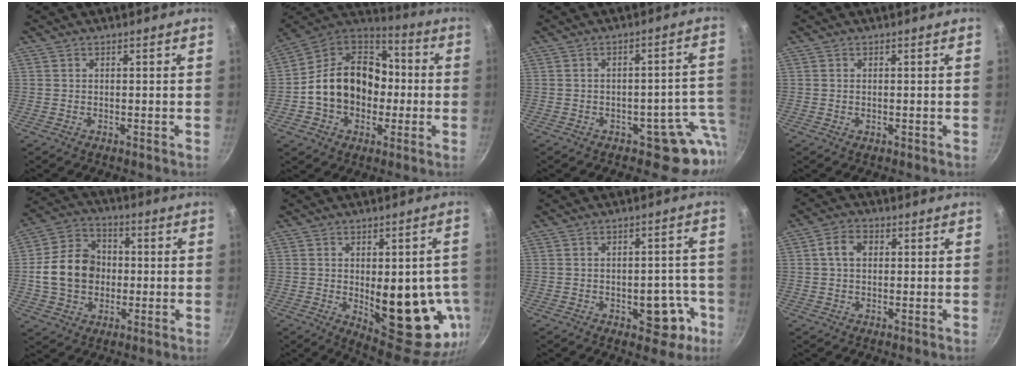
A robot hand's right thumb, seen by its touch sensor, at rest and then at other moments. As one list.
[{"total": 19.6, "force": [-1.6, 15.3, 12.2], "torque": [-0.184, 0.052, -0.035]}, {"total": 8.3, "force": [-3.6, 5.6, 5.0], "torque": [0.017, 0.044, -0.034]}, {"total": 0.6, "force": [0.0, 0.3, 0.5], "torque": [-0.007, 0.000, -0.001]}, {"total": 13.6, "force": [-0.5, 11.0, 8.0], "torque": [-0.116, 0.023, -0.016]}, {"total": 21.3, "force": [-3.3, 9.4, 18.8], "torque": [-0.192, -0.015, -0.023]}, {"total": 8.2, "force": [-3.2, 4.7, 5.8], "torque": [-0.027, 0.027, -0.035]}, {"total": 4.5, "force": [0.8, 3.3, 3.0], "torque": [-0.042, 0.009, 0.008]}]